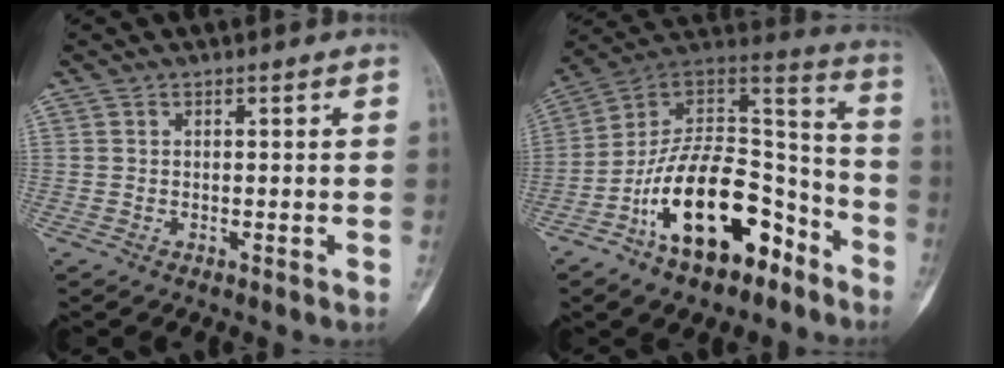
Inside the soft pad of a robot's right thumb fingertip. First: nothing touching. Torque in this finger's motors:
{"motor_torque": [2.81, 2.00, 2.12, -0.65, 0.38]}